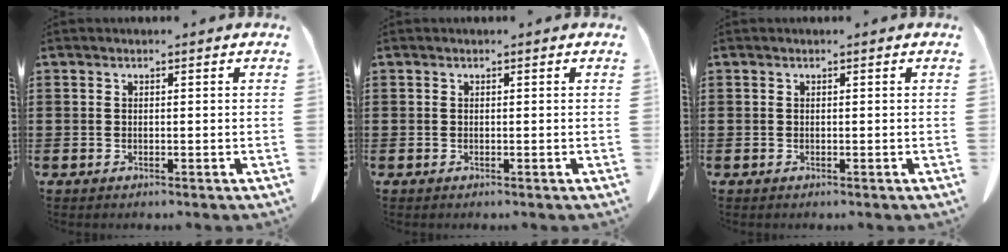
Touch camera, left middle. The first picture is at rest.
{"total": 0.0}
{"total": 0.0}